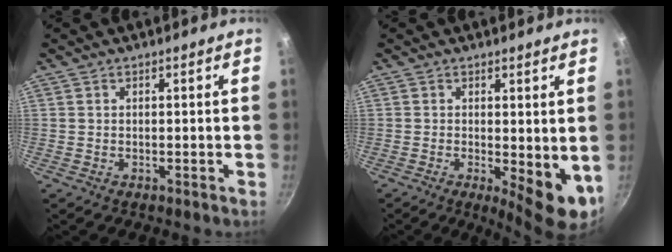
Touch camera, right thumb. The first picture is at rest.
{"total": 6.7, "force": [-0.5, 1.9, 6.4], "torque": [-0.070, -0.013, 0.003]}